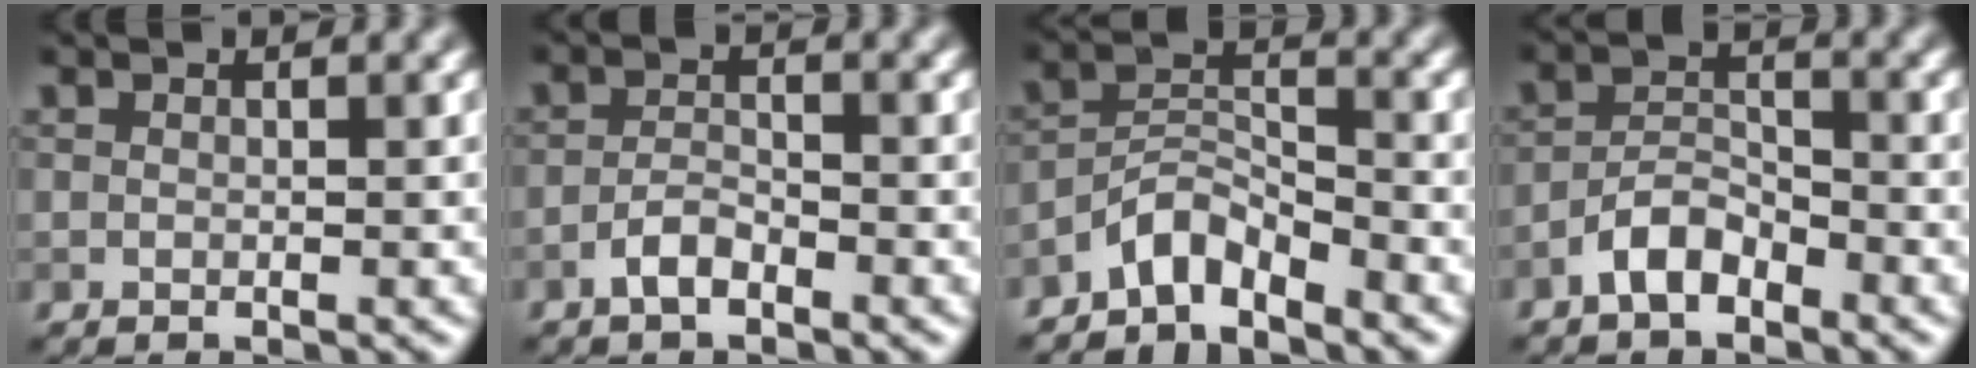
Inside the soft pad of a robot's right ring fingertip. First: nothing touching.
{"total": 2.1, "force": [-1.4, 0.7, 1.4], "torque": [-0.029, 0.005, -0.030]}
{"total": 3.6, "force": [-3.1, 1.0, 1.5], "torque": [-0.026, 0.011, -0.069]}
{"total": 3.1, "force": [-2.2, 1.3, 1.8], "torque": [-0.031, 0.012, -0.048]}